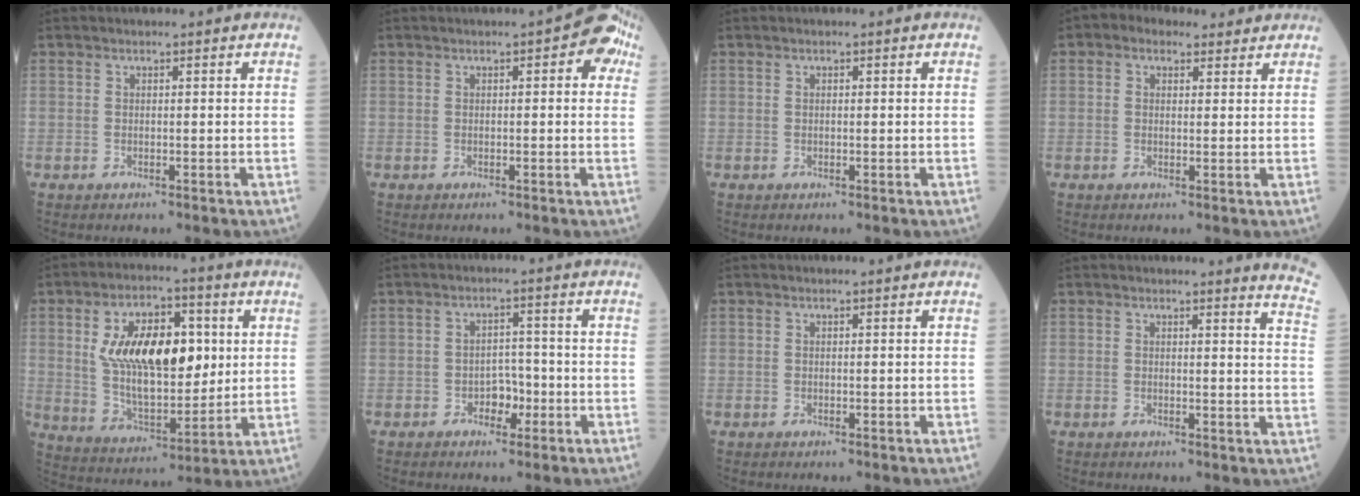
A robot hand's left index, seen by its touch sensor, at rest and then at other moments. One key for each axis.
{"total": 4.7, "fx": 1.6, "fy": 1.7, "fz": 4.1, "tx": -0.029, "ty": 0.020, "tz": 0.008}
{"total": 0.0}
{"total": 4.4, "fx": 2.9, "fy": 2.7, "fz": 1.7, "tx": -0.032, "ty": 0.032, "tz": 0.047}
{"total": 16.1, "fx": 3.4, "fy": 7.6, "fz": 13.8, "tx": -0.250, "ty": 0.019, "tz": 0.063}
{"total": 3.2, "fx": -1.6, "fy": 2.0, "fz": 1.9, "tx": -0.021, "ty": 0.007, "tz": -0.029}
{"total": 0.0}
{"total": 6.5, "fx": 6.3, "fy": -0.7, "fz": 1.2, "tx": -0.007, "ty": -0.071, "tz": 0.038}